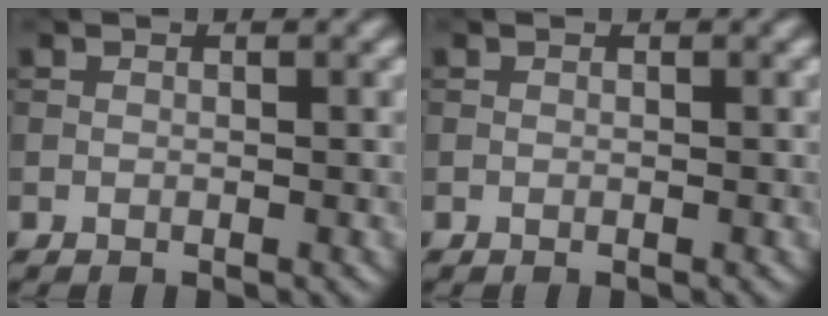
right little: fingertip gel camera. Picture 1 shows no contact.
{"total": 0.0}